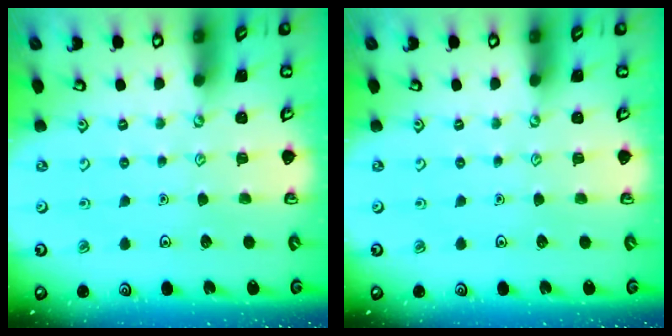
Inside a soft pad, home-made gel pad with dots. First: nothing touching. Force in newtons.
{"total": 0.0}